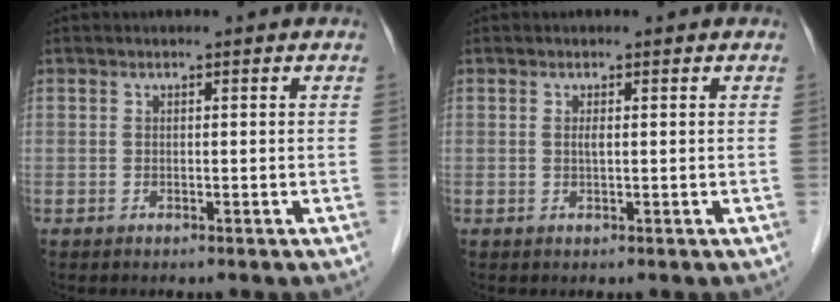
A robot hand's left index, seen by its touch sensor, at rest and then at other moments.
{"total": 0.8, "force": [-0.2, 0.0, 0.7], "torque": [-0.018, -0.004, -0.003]}